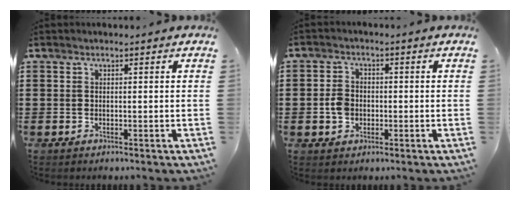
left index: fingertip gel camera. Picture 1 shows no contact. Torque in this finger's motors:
{"motor_torque": [0.73, 0.57, 0.32, 0.06]}